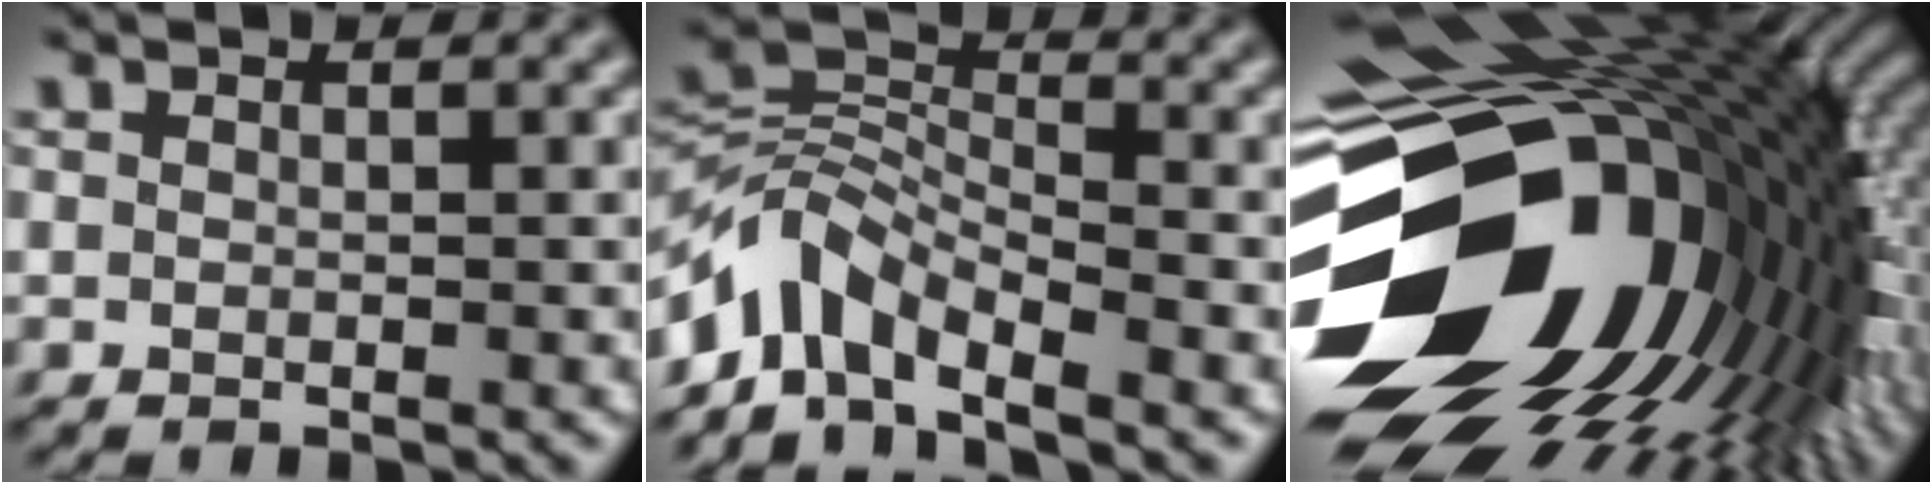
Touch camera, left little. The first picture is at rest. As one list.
[{"total": 6.4, "force": [-4.6, 2.9, 3.4], "torque": [-0.054, 0.010, -0.103]}, {"total": 20.9, "force": [-3.4, 13.5, 15.5], "torque": [-0.306, -0.057, -0.036]}]